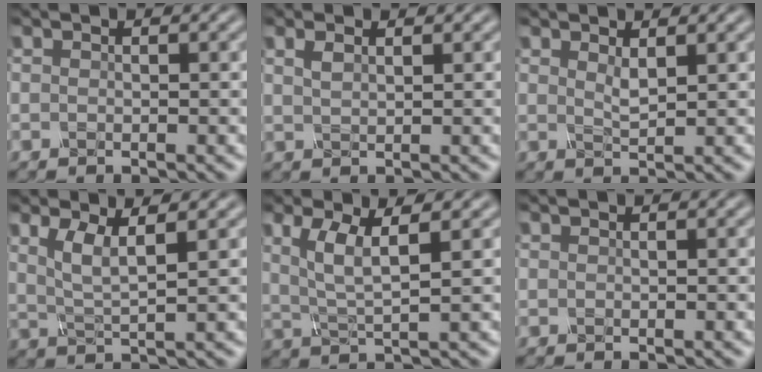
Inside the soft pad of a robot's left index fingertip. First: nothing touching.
{"total": 1.2, "force": [0.6, 0.5, 0.9], "torque": [-0.022, 0.002, 0.014]}
{"total": 1.2, "force": [0.7, 0.3, 1.0], "torque": [-0.023, -0.003, 0.014]}
{"total": 3.5, "force": [1.1, 0.8, 3.3], "torque": [-0.073, -0.006, 0.023]}
{"total": 4.2, "force": [1.0, 1.0, 3.9], "torque": [-0.085, -0.005, 0.024]}
{"total": 0.0}